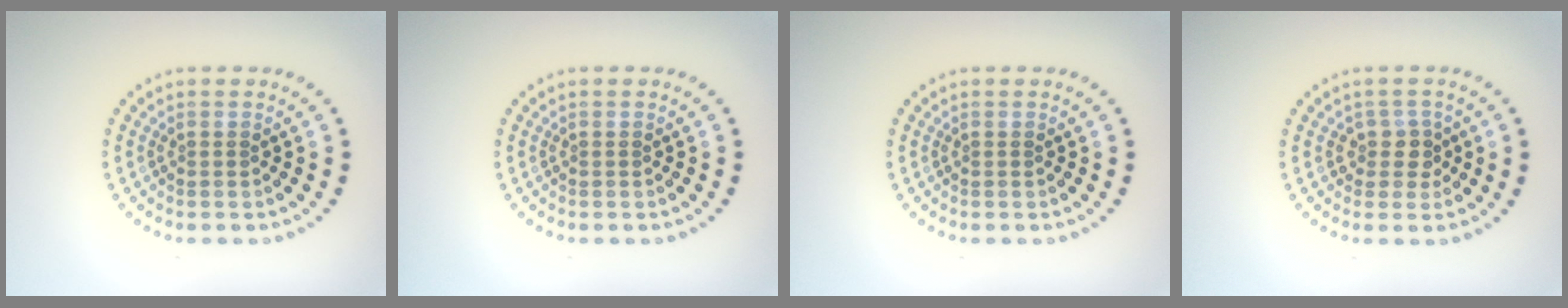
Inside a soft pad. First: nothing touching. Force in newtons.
{"total": 0.0}
{"total": 0.0}
{"total": 2.0, "press": 1.6, "slide": 1.3}